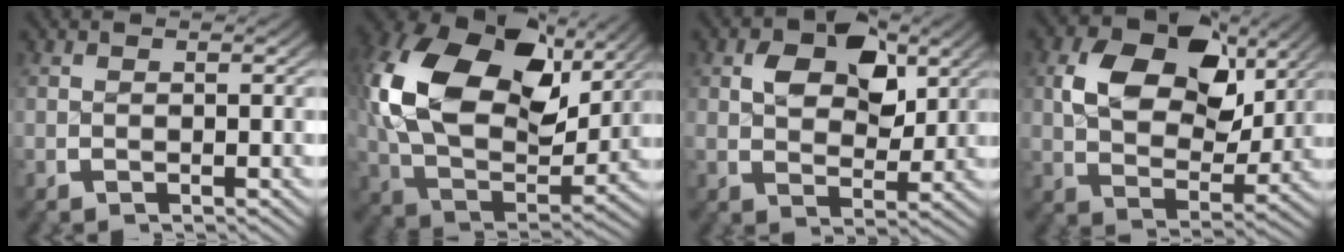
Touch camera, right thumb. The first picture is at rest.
{"total": 18.9, "force": [3.4, 11.8, 14.3], "torque": [-0.307, -0.037, 0.068]}
{"total": 5.9, "force": [1.6, 3.7, 4.3], "torque": [-0.067, -0.010, 0.031]}
{"total": 11.8, "force": [3.2, 7.3, 8.6], "torque": [-0.164, -0.020, 0.058]}